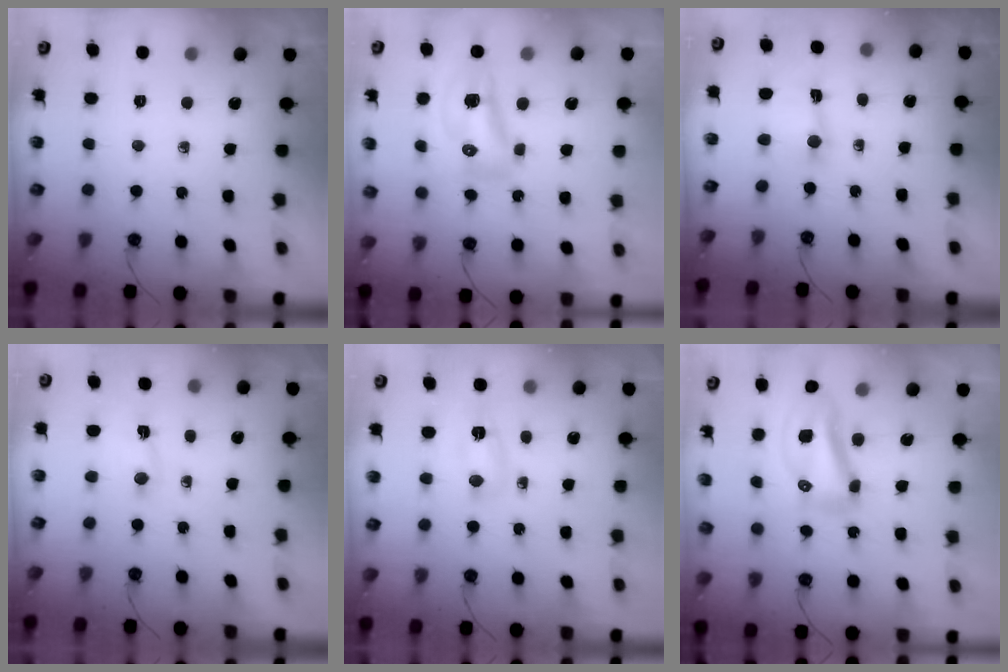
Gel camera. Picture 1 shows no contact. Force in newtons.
{"total": 10.9, "press": 10.4, "slide": 3.2}
{"total": 2.1, "press": 2.0, "slide": 0.6}
{"total": 1.4, "press": 1.2, "slide": 0.7}
{"total": 4.1, "press": 4.0, "slide": 0.9}
{"total": 12.3, "press": 12.2, "slide": 1.3}